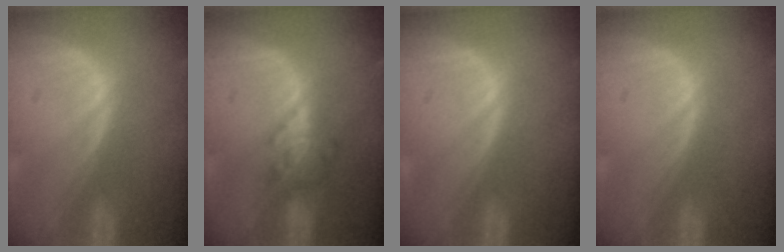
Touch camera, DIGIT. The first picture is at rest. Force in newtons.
{"total": 4.8, "press": 4.4, "slide": 1.9}
{"total": 0.0}
{"total": 0.0}